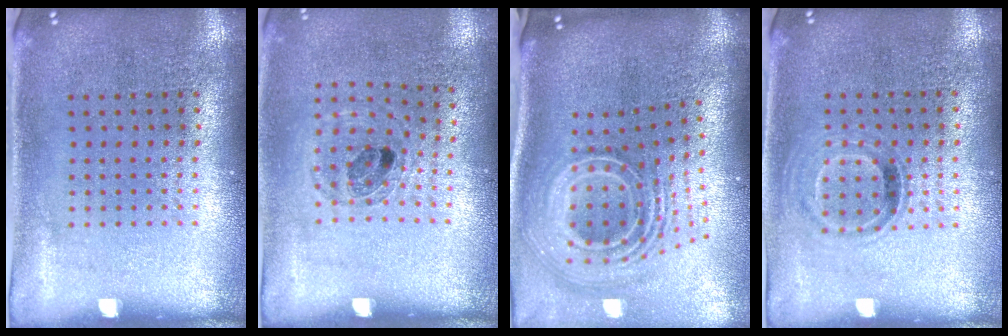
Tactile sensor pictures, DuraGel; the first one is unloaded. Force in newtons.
{"total": 0.9, "press": 0.9, "slide": 0.2}
{"total": 3.2, "press": 2.0, "slide": 2.5}
{"total": 1.0, "press": 0.8, "slide": 0.5}